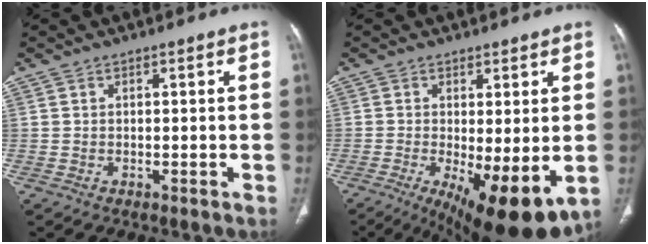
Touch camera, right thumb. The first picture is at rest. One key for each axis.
{"total": 13.5, "fx": -3.6, "fy": 4.2, "fz": 12.3, "tx": -0.176, "ty": -0.026, "tz": -0.039}